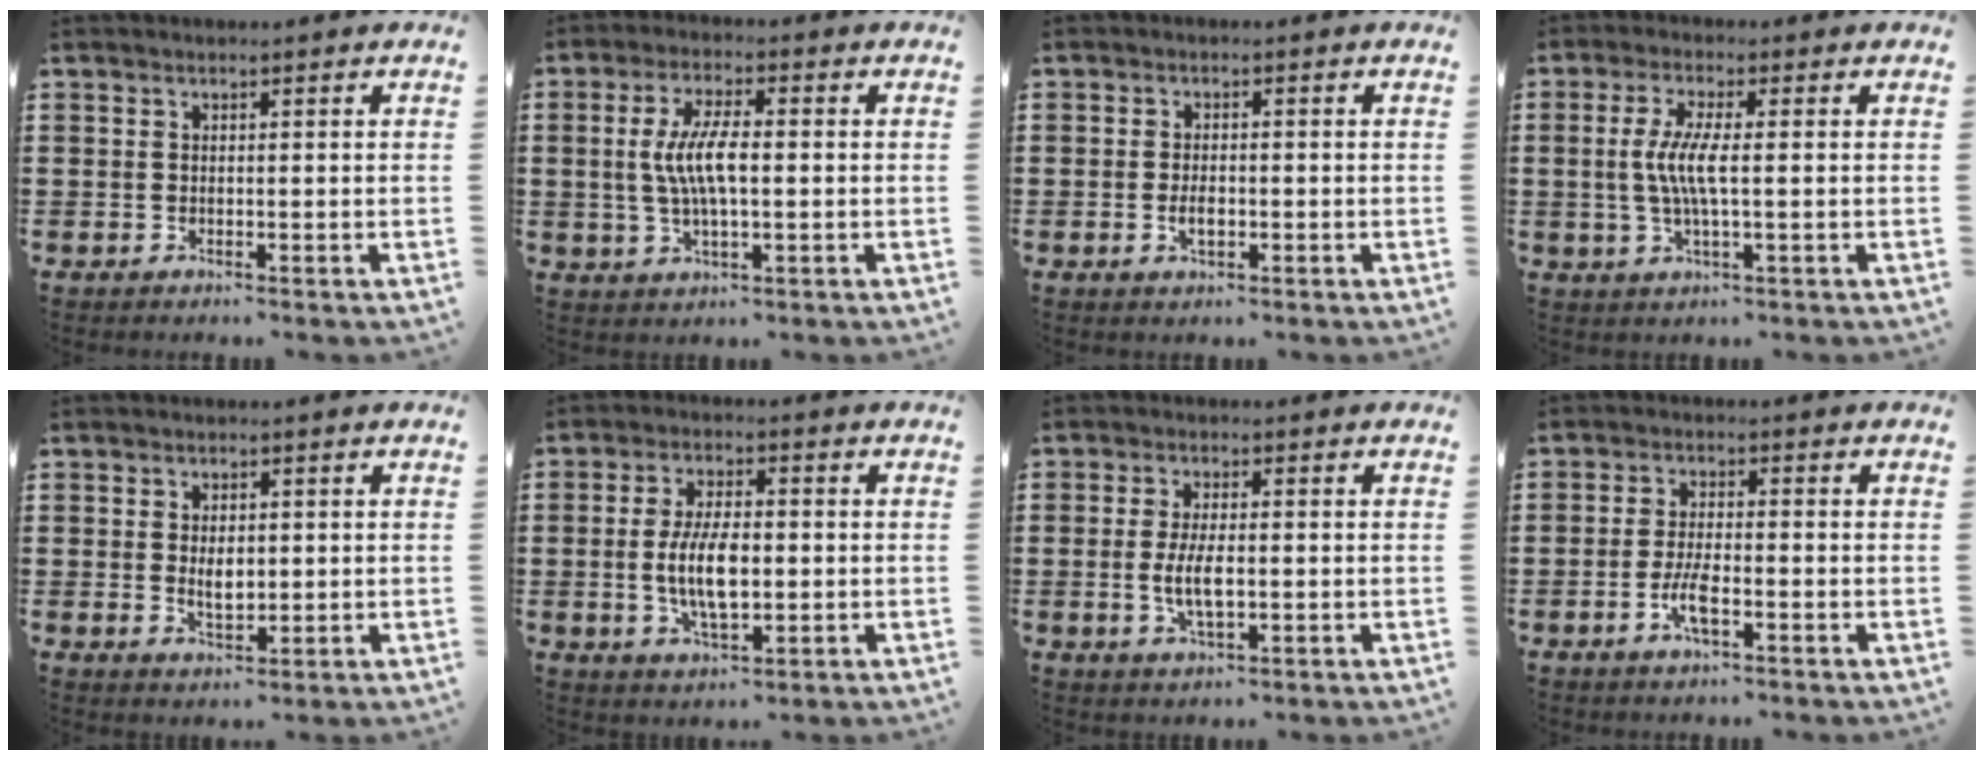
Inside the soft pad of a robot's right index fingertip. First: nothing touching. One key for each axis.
{"total": 7.2, "fx": -0.1, "fy": 2.3, "fz": 6.9, "tx": -0.152, "ty": -0.004, "tz": -0.012}
{"total": 2.3, "fx": -0.6, "fy": 1.0, "fz": 2.0, "tx": -0.039, "ty": -0.002, "tz": -0.009}
{"total": 5.6, "fx": -0.2, "fy": 0.8, "fz": 5.5, "tx": -0.121, "ty": -0.010, "tz": -0.014}
{"total": 3.4, "fx": 0.2, "fy": 1.9, "fz": 2.8, "tx": -0.049, "ty": 0.005, "tz": 0.001}
{"total": 8.2, "fx": -0.7, "fy": 3.4, "fz": 7.4, "tx": -0.152, "ty": -0.008, "tz": -0.020}
{"total": 4.9, "fx": -0.5, "fy": 1.9, "fz": 4.5, "tx": -0.101, "ty": -0.004, "tz": -0.016}
{"total": 4.4, "fx": -1.8, "fy": 1.0, "fz": 3.9, "tx": -0.086, "ty": -0.005, "tz": -0.037}